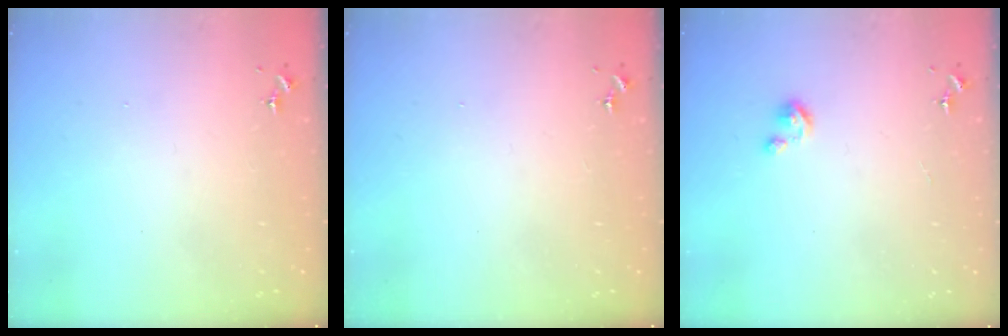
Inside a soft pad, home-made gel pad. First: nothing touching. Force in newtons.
{"total": 0.0}
{"total": 3.7, "press": 3.6, "slide": 0.4}